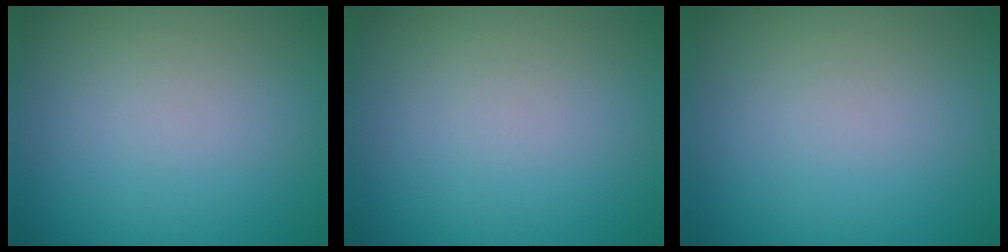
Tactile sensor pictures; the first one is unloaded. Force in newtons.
{"total": 0.0}
{"total": 0.0}